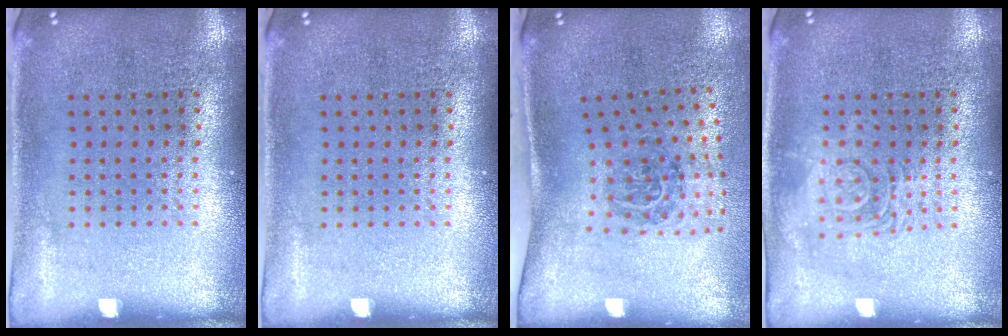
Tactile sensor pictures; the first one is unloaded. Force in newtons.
{"total": 0.0}
{"total": 1.7, "press": 1.1, "slide": 1.4}
{"total": 3.0, "press": 2.9, "slide": 0.4}